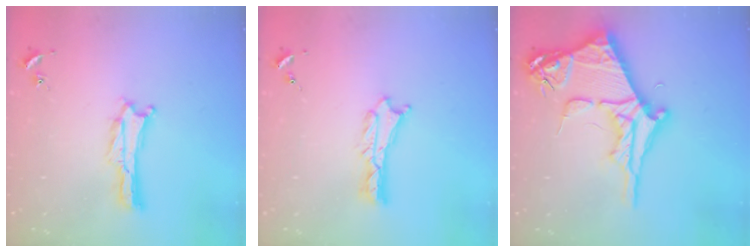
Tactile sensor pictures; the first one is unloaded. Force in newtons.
{"total": 1.3, "press": 1.3, "slide": 0.1}
{"total": 10.4, "press": 10.4, "slide": 0.9}